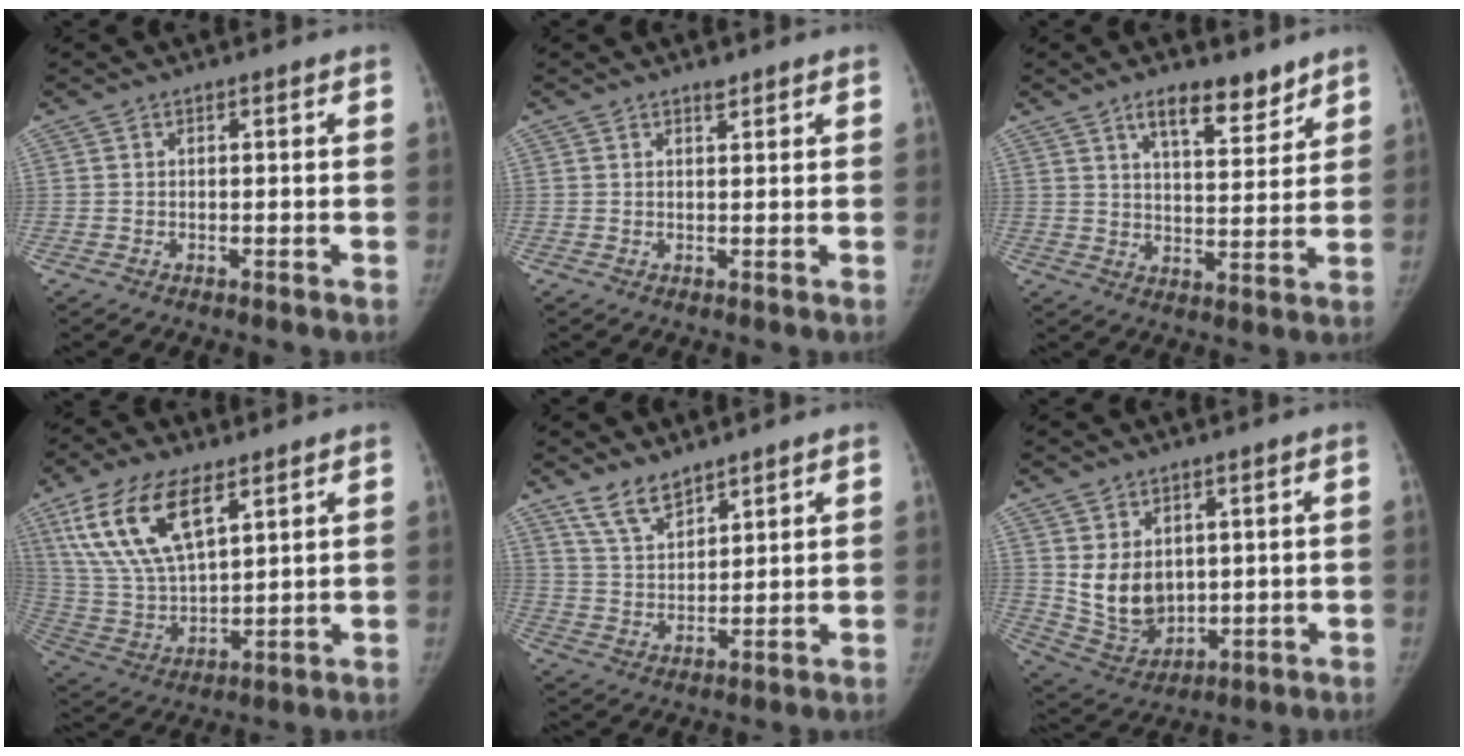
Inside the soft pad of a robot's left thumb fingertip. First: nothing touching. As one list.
[{"total": 1.2, "force": [1.0, 0.5, 0.5], "torque": [-0.004, -0.007, 0.016]}, {"total": 9.2, "force": [6.5, 3.5, 5.5], "torque": [-0.062, -0.045, 0.106]}, {"total": 17.3, "force": [8.8, 7.8, 12.7], "torque": [-0.236, -0.024, 0.174]}, {"total": 6.6, "force": [5.4, 2.7, 2.8], "torque": [-0.035, -0.035, 0.112]}, {"total": 10.0, "force": [1.8, 7.5, 6.4], "torque": [-0.084, -0.023, 0.060]}]